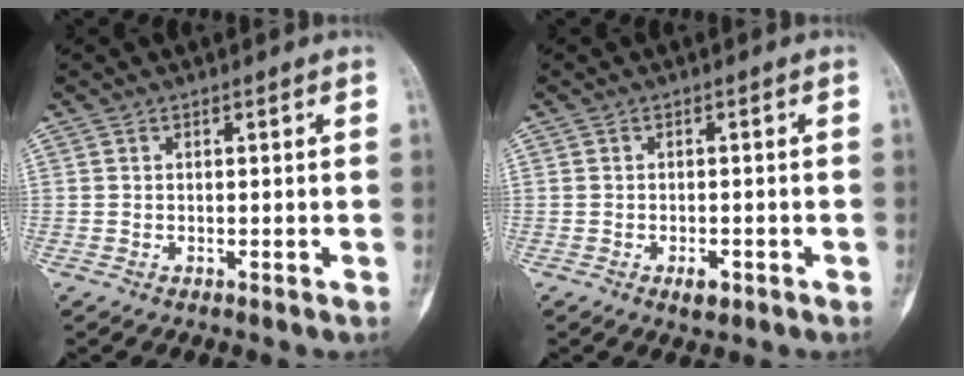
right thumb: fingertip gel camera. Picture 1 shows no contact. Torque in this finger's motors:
{"motor_torque": [0.79, -0.01, 0.11, -0.27, 0.08]}